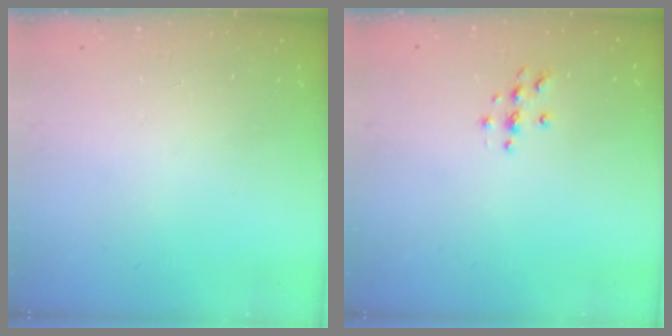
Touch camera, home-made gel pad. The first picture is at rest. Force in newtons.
{"total": 4.0, "press": 3.9, "slide": 0.4}